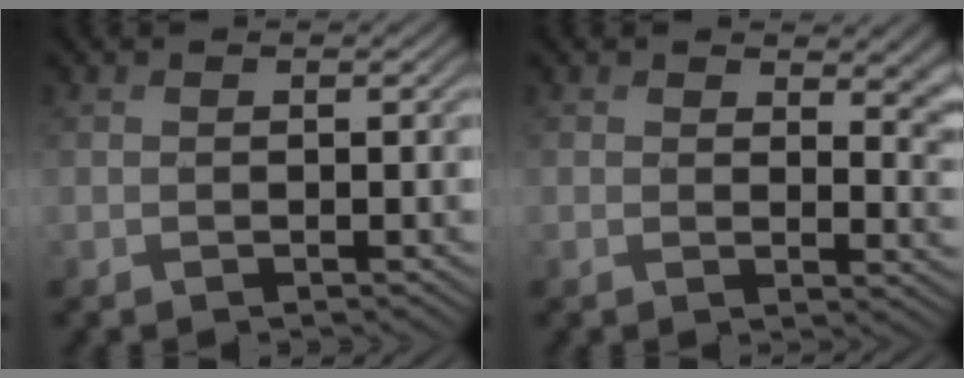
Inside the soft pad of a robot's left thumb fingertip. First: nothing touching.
{"total": 4.5, "force": [2.5, 2.3, 3.0], "torque": [-0.038, -0.011, 0.041]}